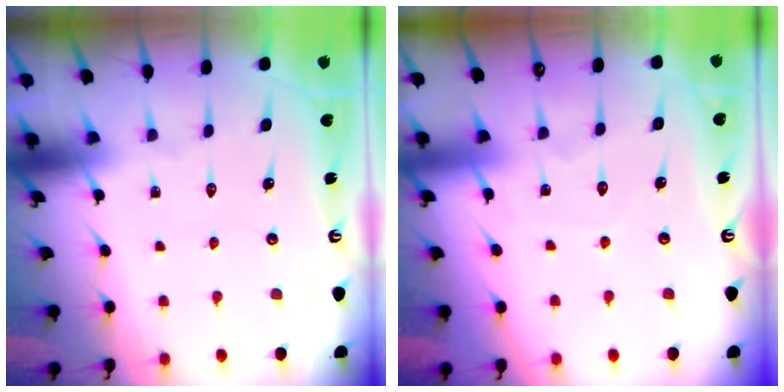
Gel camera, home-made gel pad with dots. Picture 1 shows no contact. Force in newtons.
{"total": 4.4, "press": 4.4, "slide": 0.5}